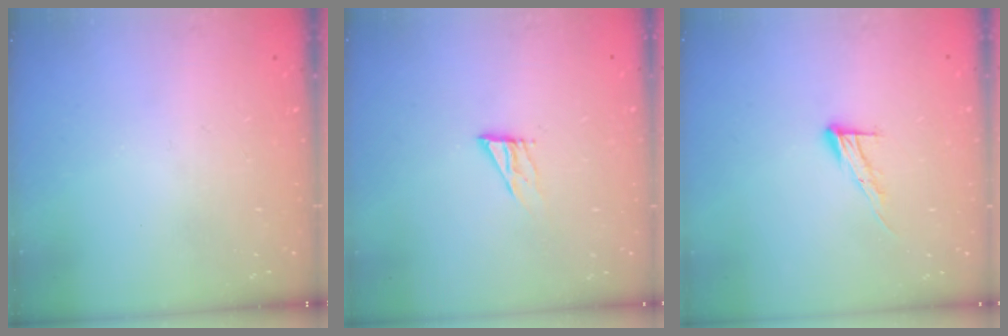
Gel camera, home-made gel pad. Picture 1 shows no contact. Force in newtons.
{"total": 7.6, "press": 7.6, "slide": 0.3}
{"total": 8.8, "press": 8.7, "slide": 0.2}